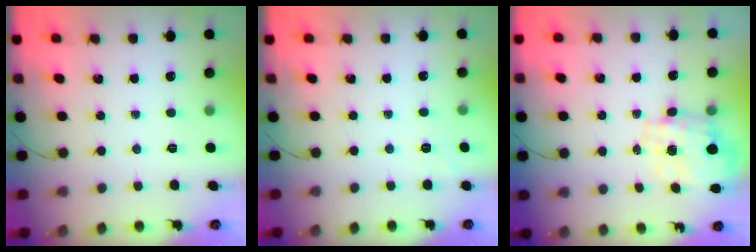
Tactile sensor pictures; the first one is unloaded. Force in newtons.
{"total": 1.9, "press": 1.1, "slide": 1.6}
{"total": 2.9, "press": 2.7, "slide": 1.0}